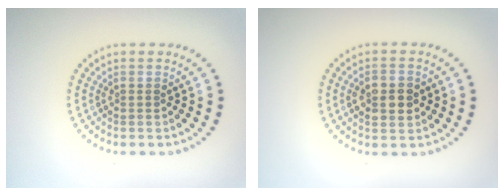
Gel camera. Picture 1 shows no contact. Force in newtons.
{"total": 3.6, "press": 3.6, "slide": 0.1}